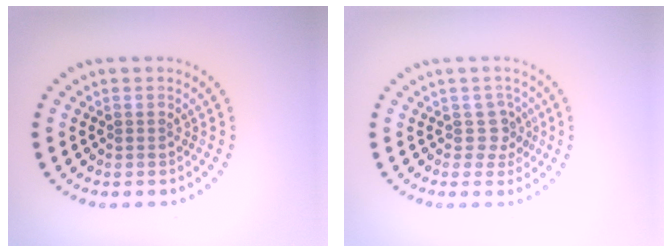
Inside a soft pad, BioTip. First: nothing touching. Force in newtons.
{"total": 1.8, "press": 1.4, "slide": 1.1}